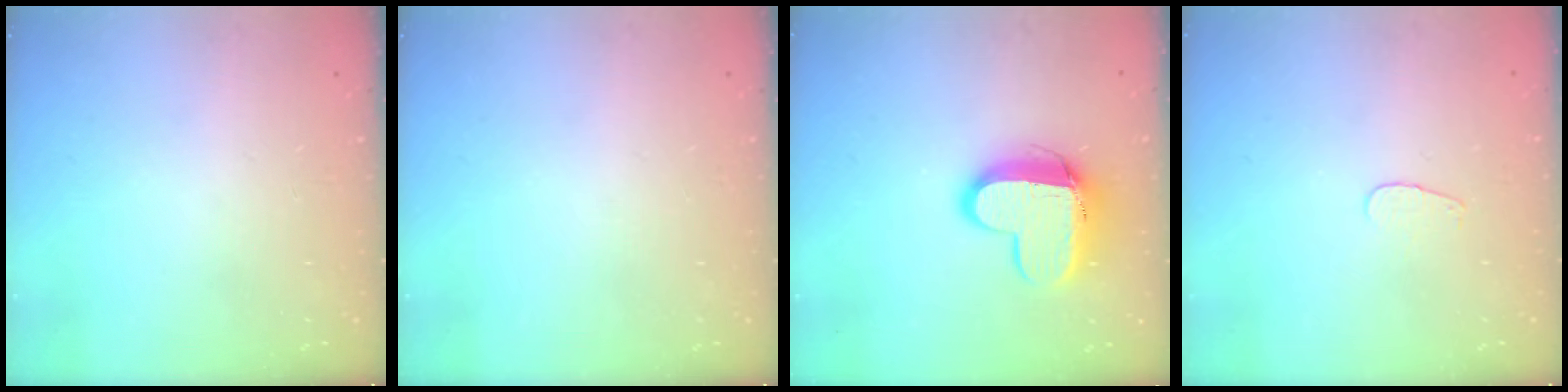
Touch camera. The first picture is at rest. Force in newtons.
{"total": 0.0}
{"total": 12.1, "press": 12.0, "slide": 1.2}
{"total": 3.4, "press": 3.4, "slide": 0.4}